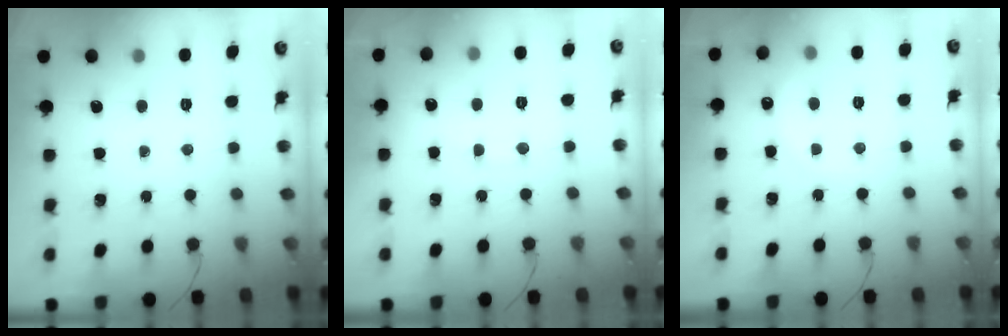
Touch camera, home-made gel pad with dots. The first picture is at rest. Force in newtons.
{"total": 7.2, "press": 7.1, "slide": 1.2}
{"total": 5.8, "press": 5.7, "slide": 1.2}